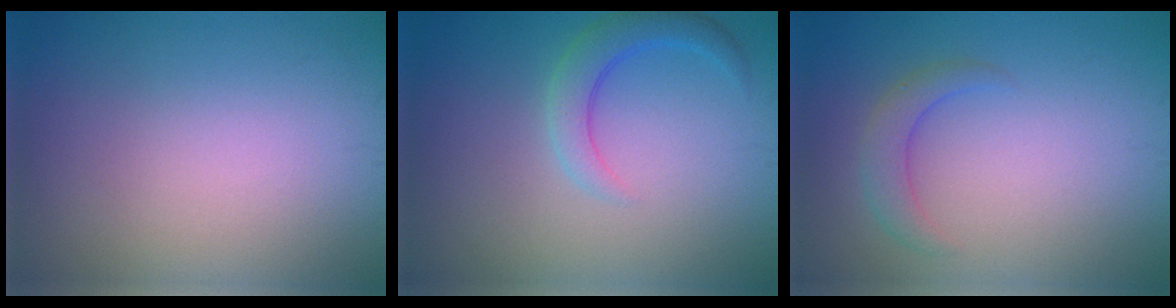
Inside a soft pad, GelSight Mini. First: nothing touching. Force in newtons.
{"total": 2.8, "press": 2.8, "slide": 0.4}
{"total": 2.0, "press": 2.0, "slide": 0.1}